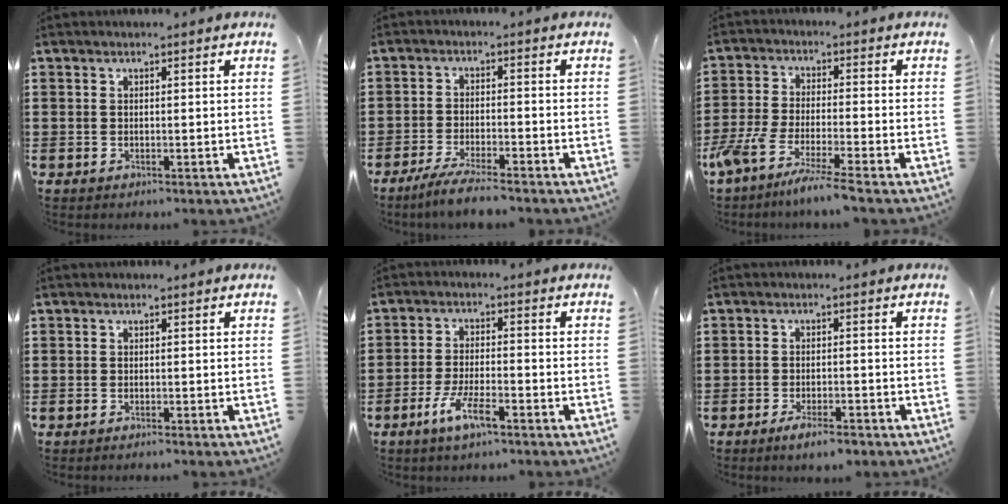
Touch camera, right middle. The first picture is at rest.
{"total": 4.4, "force": [-3.9, 0.0, 2.1], "torque": [-0.049, -0.010, -0.076]}
{"total": 6.6, "force": [-5.7, -0.6, 3.1], "torque": [-0.083, -0.026, -0.117]}
{"total": 0.5, "force": [-0.5, 0.0, 0.2], "torque": [-0.005, -0.002, -0.010]}
{"total": 5.8, "force": [-3.5, 1.2, 4.5], "torque": [-0.097, -0.006, -0.067]}
{"total": 3.5, "force": [-2.6, 0.6, 2.2], "torque": [-0.042, 0.001, -0.049]}